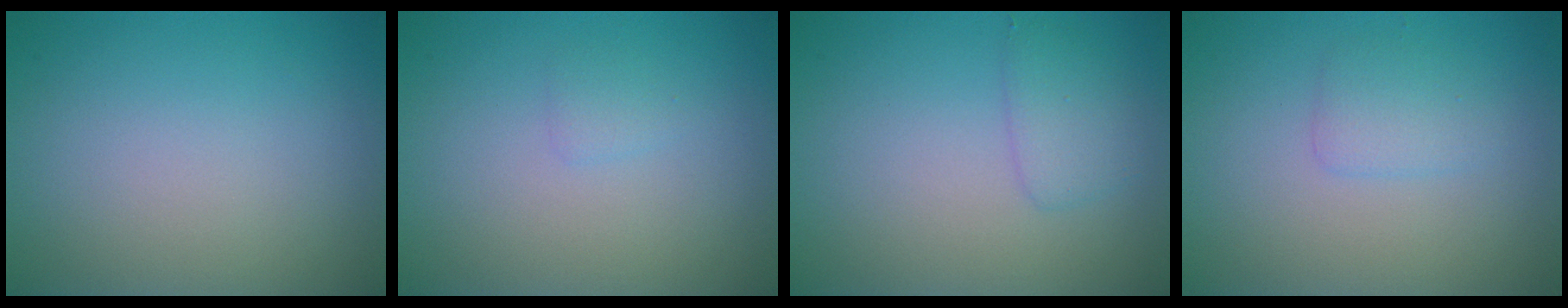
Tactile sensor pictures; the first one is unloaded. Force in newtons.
{"total": 0.8, "press": 0.8, "slide": 0.1}
{"total": 1.7, "press": 1.7, "slide": 0.1}
{"total": 1.6, "press": 1.6, "slide": 0.0}